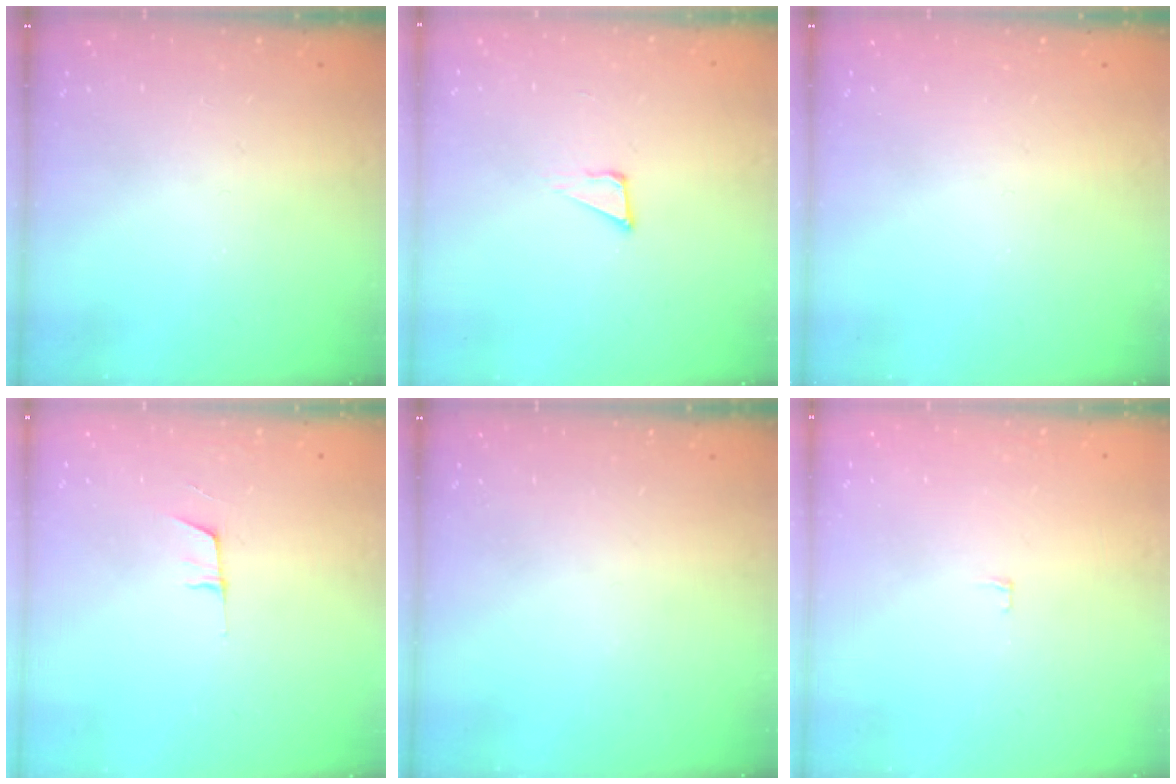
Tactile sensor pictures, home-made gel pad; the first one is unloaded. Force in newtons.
{"total": 3.3, "press": 3.2, "slide": 0.8}
{"total": 0.0}
{"total": 5.1, "press": 4.3, "slide": 2.6}
{"total": 0.0}
{"total": 2.4, "press": 2.4, "slide": 0.2}